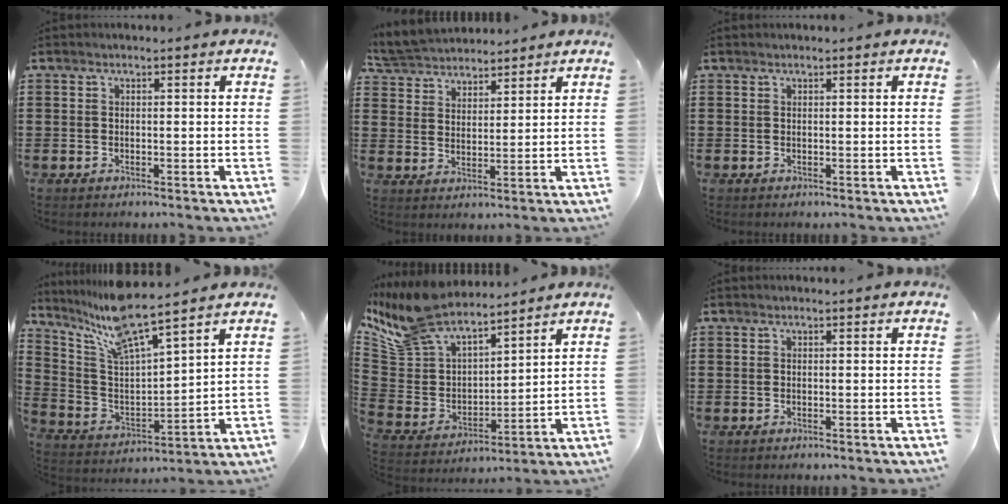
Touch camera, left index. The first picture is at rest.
{"total": 5.5, "force": [5.3, 1.3, 0.4], "torque": [-0.032, -0.015, 0.098]}
{"total": 0.0}
{"total": 9.7, "force": [8.2, 0.4, 5.2], "torque": [-0.130, -0.045, 0.141]}
{"total": 11.0, "force": [10.1, 3.4, 2.8], "torque": [-0.106, -0.059, 0.185]}
{"total": 0.0}